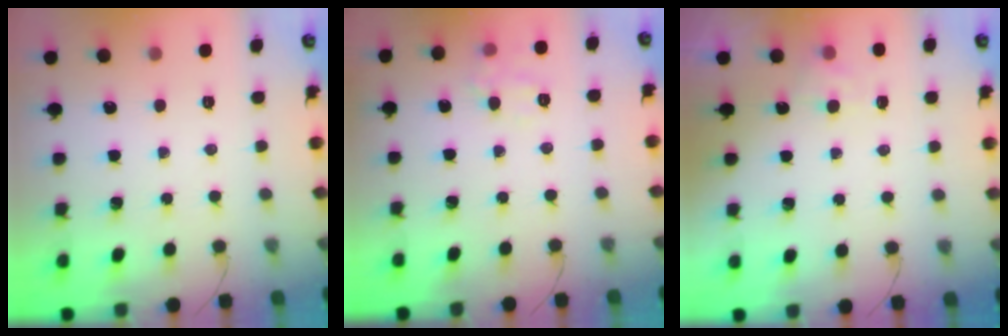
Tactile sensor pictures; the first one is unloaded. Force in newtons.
{"total": 6.8, "press": 6.7, "slide": 1.0}
{"total": 4.0, "press": 3.7, "slide": 1.4}